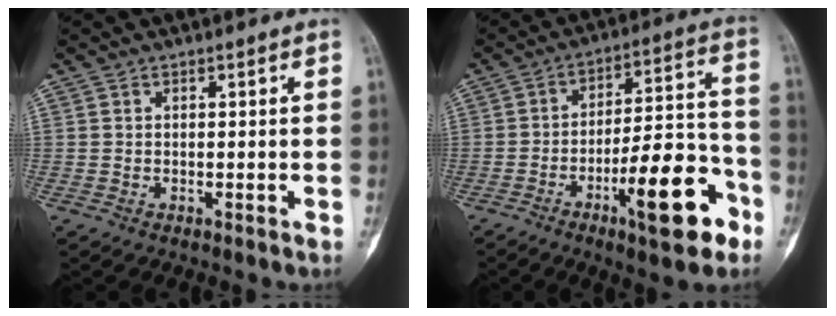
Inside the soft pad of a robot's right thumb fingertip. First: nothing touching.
{"total": 17.4, "force": [-8.1, 5.0, 14.5], "torque": [-0.203, 0.051, -0.119]}